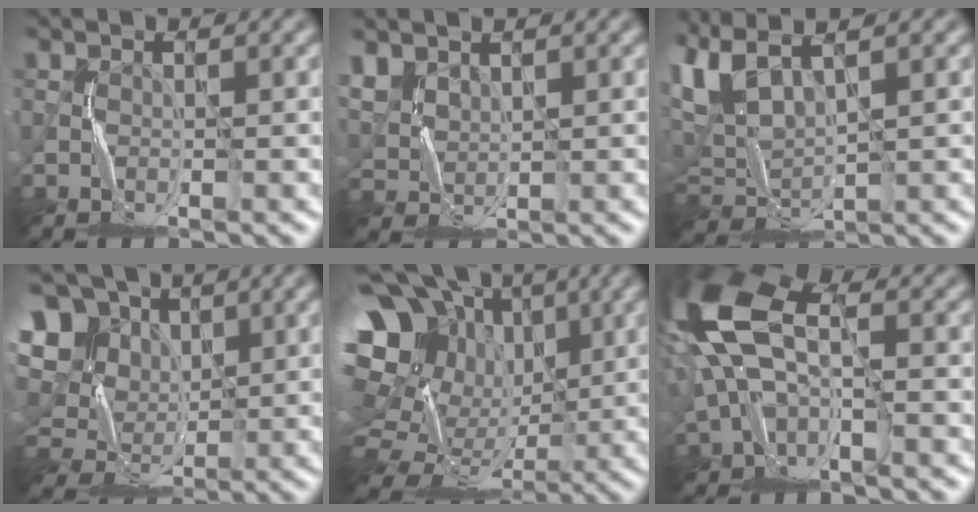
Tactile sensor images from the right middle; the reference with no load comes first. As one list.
[{"total": 2.5, "force": [2.1, 1.4, 0.1], "torque": [-0.011, 0.000, 0.052]}, {"total": 5.3, "force": [3.9, 1.7, 3.1], "torque": [-0.086, 0.016, 0.084]}, {"total": 11.1, "force": [5.2, 8.4, 5.0], "torque": [-0.135, 0.023, 0.105]}, {"total": 19.8, "force": [5.5, 16.4, 9.5], "torque": [-0.228, 0.046, 0.083]}, {"total": 10.4, "force": [0.9, 5.9, 8.6], "torque": [-0.193, 0.018, 0.003]}]